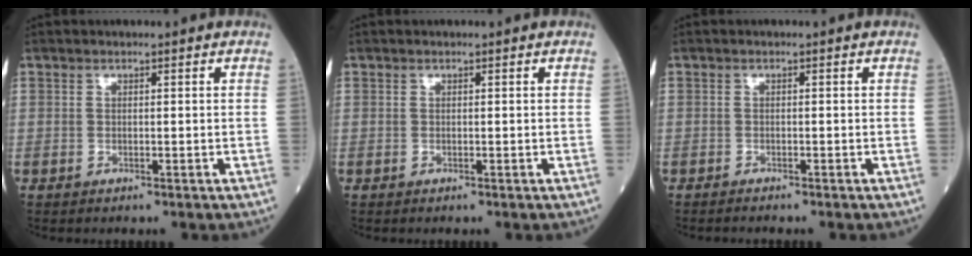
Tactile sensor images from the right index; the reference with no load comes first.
{"total": 0.0}
{"total": 0.7, "force": [-0.7, -0.1, 0.1], "torque": [-0.008, -0.002, -0.014]}